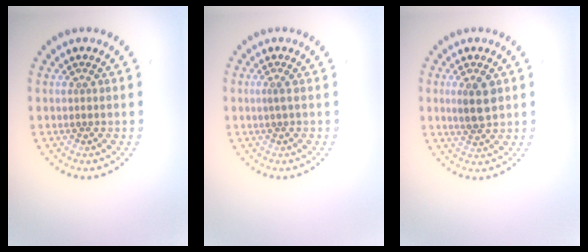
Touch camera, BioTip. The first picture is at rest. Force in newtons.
{"total": 0.6, "press": 0.2, "slide": 0.6}
{"total": 2.6, "press": 2.5, "slide": 0.8}